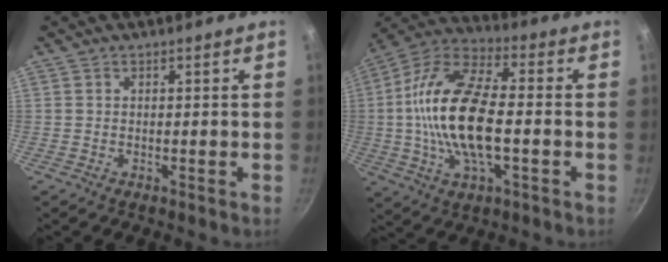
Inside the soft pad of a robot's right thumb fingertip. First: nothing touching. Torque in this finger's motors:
{"motor_torque": [0.24, 1.68, 2.14, -0.65, 0.85]}